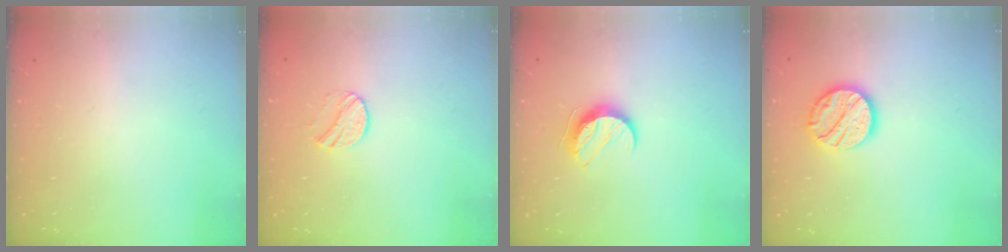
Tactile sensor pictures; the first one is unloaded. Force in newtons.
{"total": 7.0, "press": 7.0, "slide": 0.6}
{"total": 8.6, "press": 8.6, "slide": 0.7}
{"total": 12.6, "press": 12.6, "slide": 0.7}